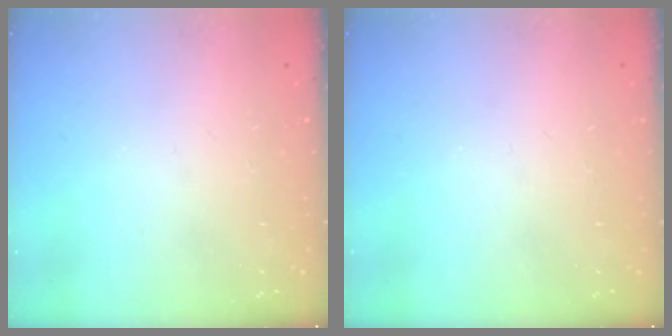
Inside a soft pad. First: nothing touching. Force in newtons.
{"total": 0.0}